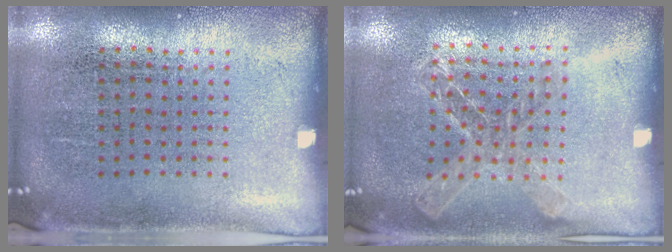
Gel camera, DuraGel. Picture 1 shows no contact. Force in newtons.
{"total": 1.2, "press": 1.2, "slide": 0.1}